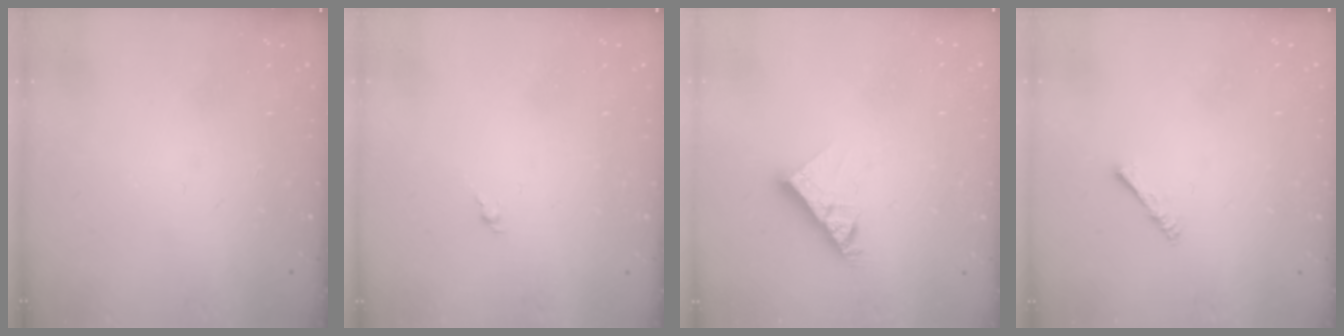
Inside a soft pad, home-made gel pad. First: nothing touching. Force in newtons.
{"total": 1.4, "press": 1.2, "slide": 0.6}
{"total": 7.1, "press": 7.1, "slide": 0.6}
{"total": 2.0, "press": 1.9, "slide": 0.4}